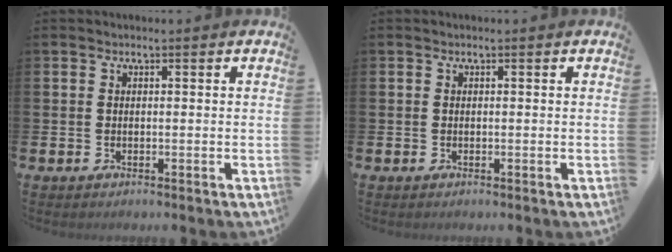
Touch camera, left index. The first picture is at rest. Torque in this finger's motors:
{"motor_torque": [0.00, 0.00, 0.00, 0.00]}